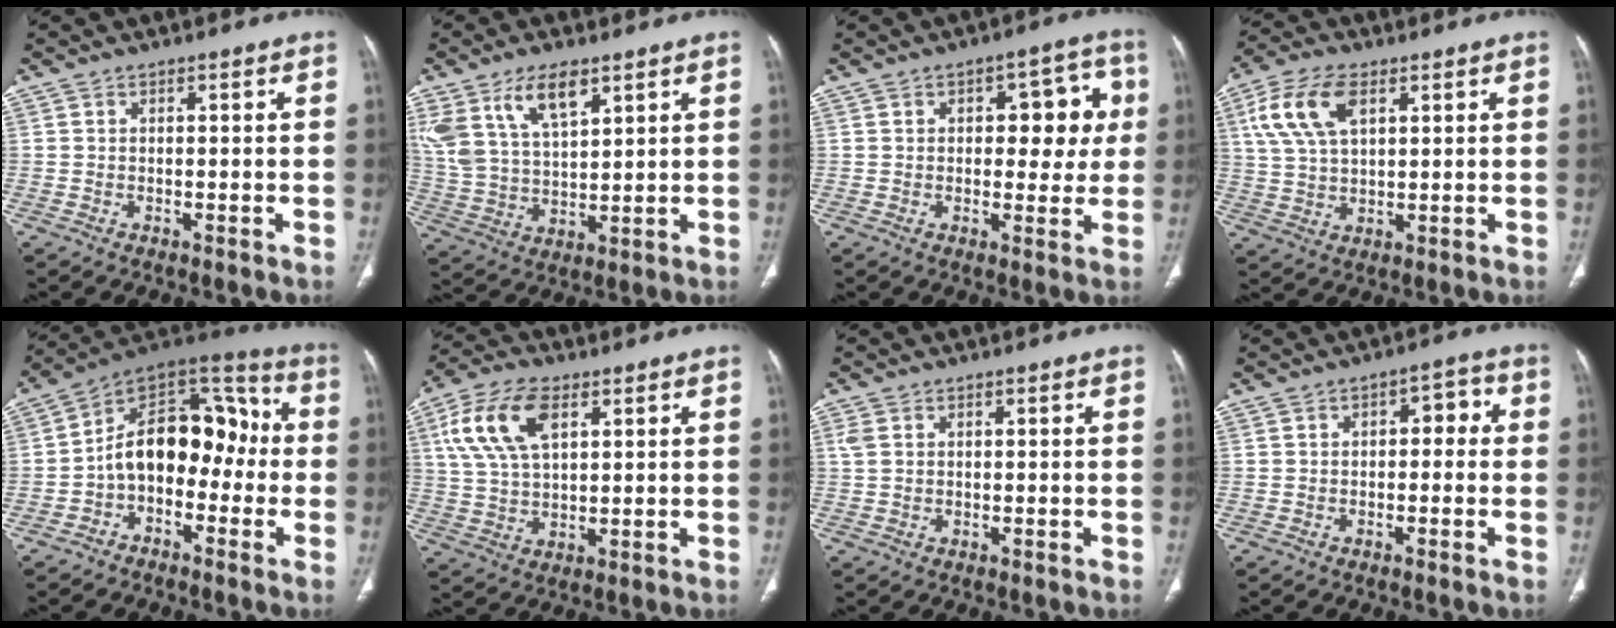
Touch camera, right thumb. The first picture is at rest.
{"total": 12.6, "force": [7.2, 5.7, 8.6], "torque": [-0.163, -0.021, 0.149]}
{"total": 10.5, "force": [2.1, 5.5, 8.7], "torque": [-0.063, 0.010, 0.023]}
{"total": 11.1, "force": [4.4, 5.8, 8.4], "torque": [-0.172, 0.002, 0.087]}
{"total": 15.9, "force": [-2.2, 10.3, 11.8], "torque": [-0.146, 0.072, -0.049]}
{"total": 12.9, "force": [4.9, 6.8, 9.9], "torque": [-0.197, 0.002, 0.095]}
{"total": 1.6, "force": [0.6, 1.0, 1.1], "torque": [-0.037, 0.009, 0.019]}
{"total": 4.2, "force": [0.2, 2.5, 3.4], "torque": [-0.024, 0.016, -0.007]}